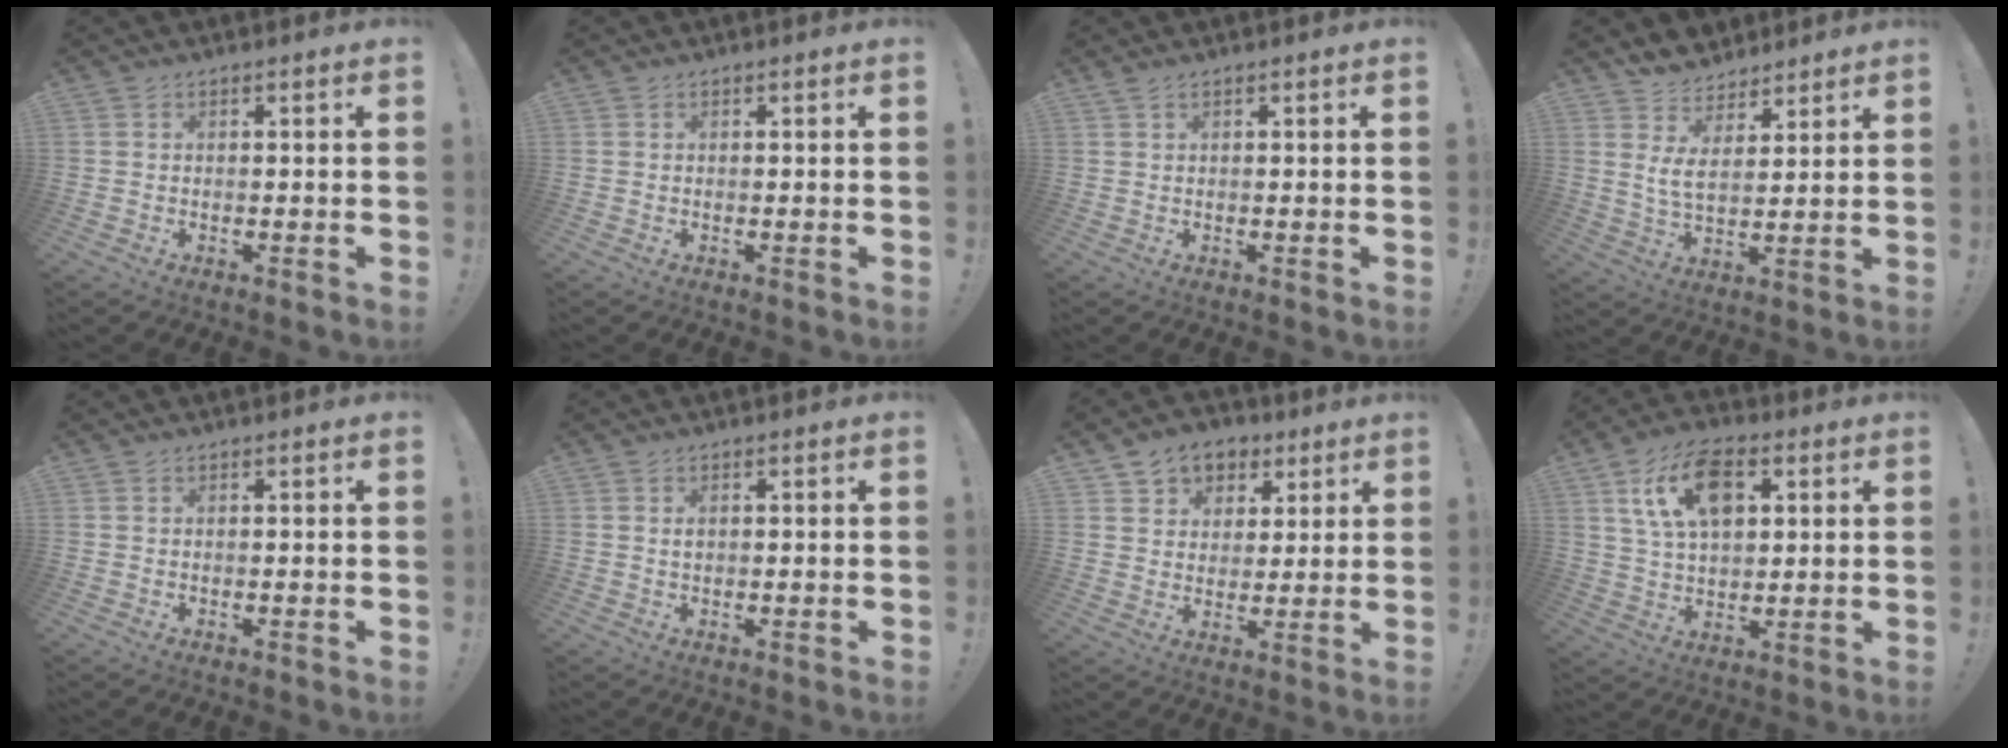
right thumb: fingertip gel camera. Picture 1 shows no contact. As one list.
[{"total": 0.0}, {"total": 0.6, "force": [0.5, -0.1, 0.3], "torque": [-0.011, 0.001, 0.011]}, {"total": 7.8, "force": [5.3, 3.7, 4.3], "torque": [-0.077, -0.032, 0.102]}, {"total": 0.0}, {"total": 0.9, "force": [0.1, 0.7, 0.5], "torque": [-0.010, 0.003, 0.002]}, {"total": 8.0, "force": [4.0, 6.7, 1.7], "torque": [-0.022, -0.021, 0.081]}, {"total": 15.1, "force": [5.7, 9.3, 10.5], "torque": [-0.174, 0.003, 0.108]}]